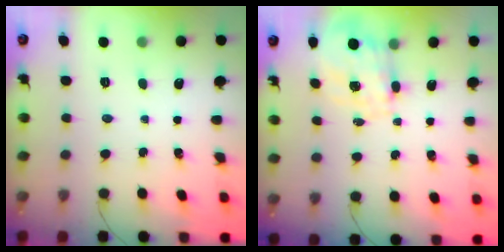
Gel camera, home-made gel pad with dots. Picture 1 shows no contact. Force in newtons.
{"total": 6.6, "press": 6.5, "slide": 1.0}